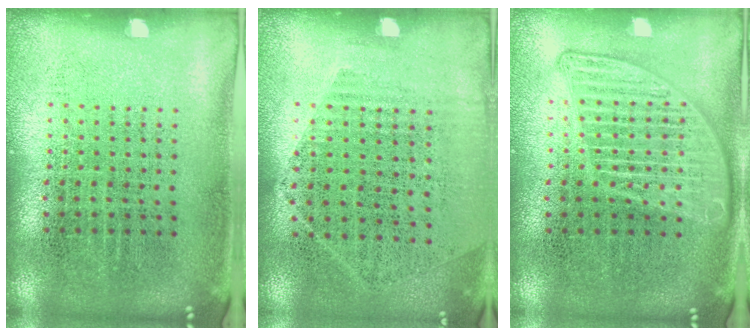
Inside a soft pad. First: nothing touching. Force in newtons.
{"total": 1.2, "press": 1.0, "slide": 0.6}
{"total": 2.8, "press": 2.7, "slide": 0.3}